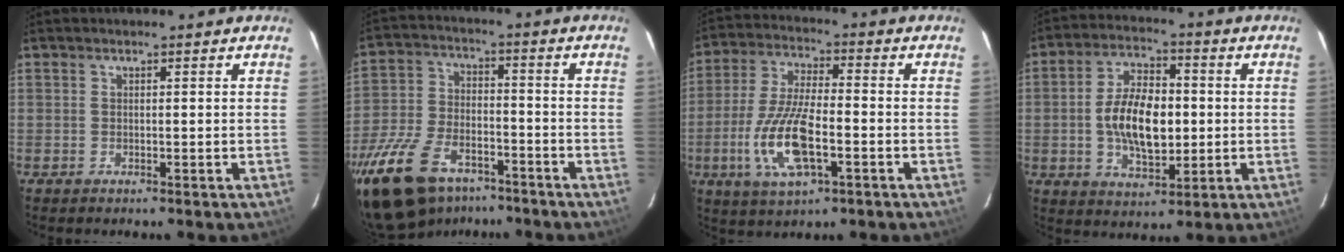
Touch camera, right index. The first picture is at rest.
{"total": 21.4, "force": [-14.2, 11.2, 11.3], "torque": [-0.257, -0.016, -0.241]}
{"total": 13.8, "force": [-4.5, 4.9, 12.1], "torque": [-0.258, -0.009, -0.084]}
{"total": 12.2, "force": [-0.6, 6.3, 10.4], "torque": [-0.198, 0.010, -0.007]}